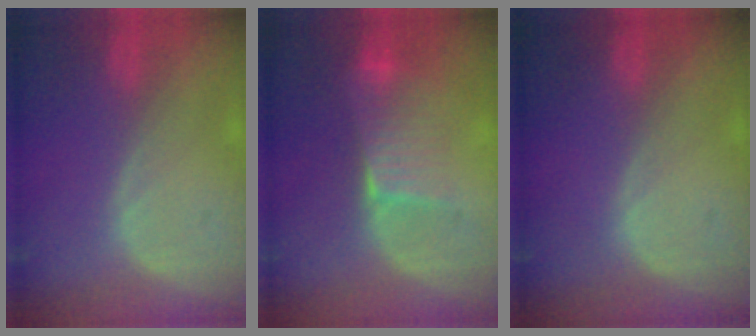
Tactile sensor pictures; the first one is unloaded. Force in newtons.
{"total": 6.5, "press": 6.1, "slide": 2.4}
{"total": 0.0}